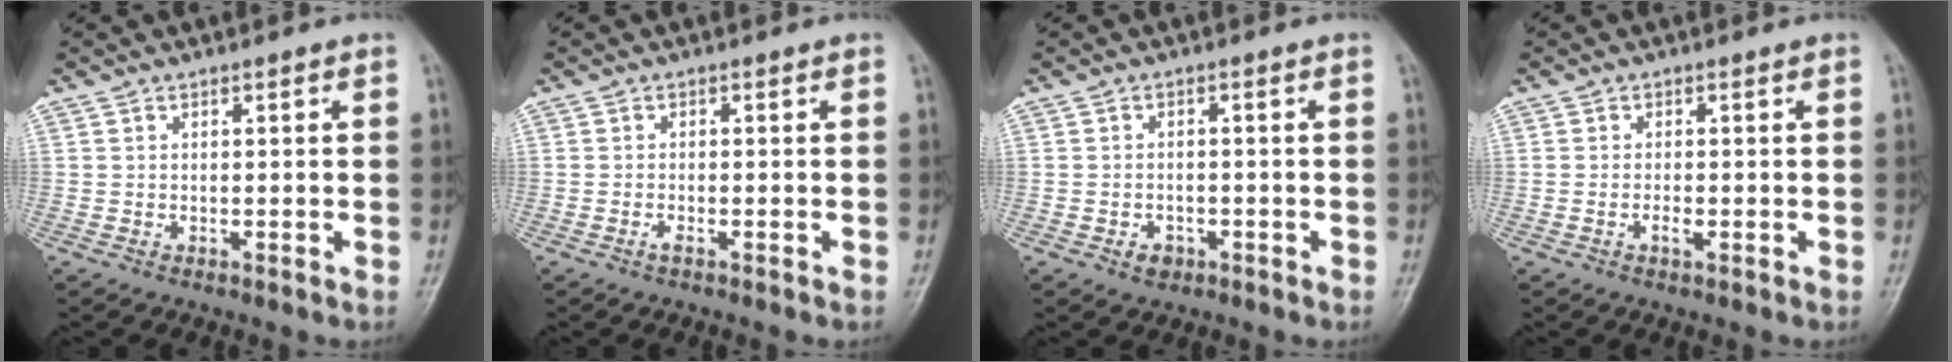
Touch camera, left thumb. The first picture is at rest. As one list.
[{"total": 1.0, "force": [-0.6, 0.1, 0.7], "torque": [-0.015, 0.005, -0.010]}, {"total": 2.4, "force": [-1.2, 1.8, 1.2], "torque": [-0.012, 0.009, -0.013]}, {"total": 1.5, "force": [-0.5, 0.5, 1.3], "torque": [-0.024, 0.004, -0.008]}]